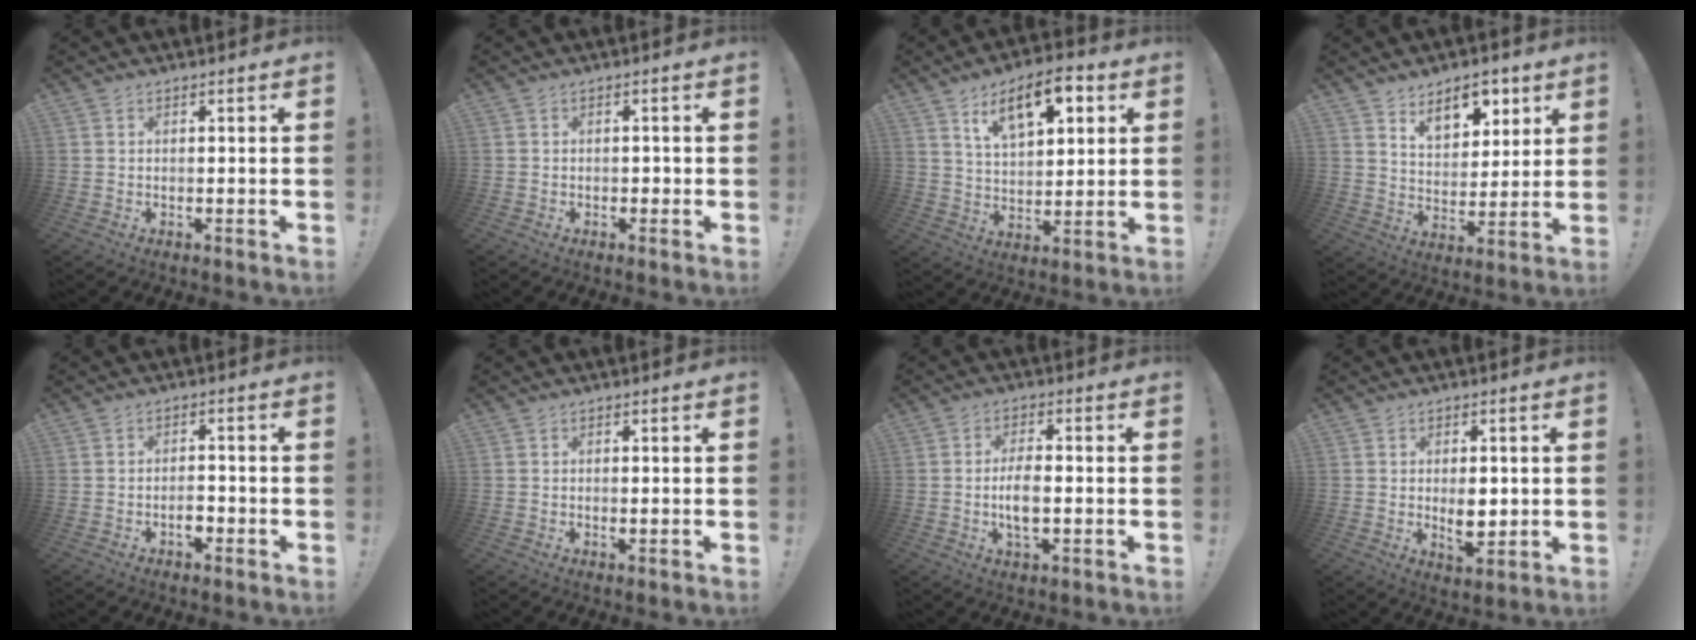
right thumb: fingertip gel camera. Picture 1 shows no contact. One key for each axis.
{"total": 1.4, "fx": -0.8, "fy": 1.0, "fz": 0.4, "tx": -0.012, "ty": 0.009, "tz": -0.014}
{"total": 13.6, "fx": 6.9, "fy": 6.3, "fz": 9.8, "tx": -0.151, "ty": -0.019, "tz": 0.118}
{"total": 11.1, "fx": 7.1, "fy": 6.4, "fz": 5.6, "tx": -0.061, "ty": -0.044, "tz": 0.129}
{"total": 3.6, "fx": -1.8, "fy": 2.0, "fz": 2.3, "tx": -0.036, "ty": 0.005, "tz": -0.031}
{"total": 0.6, "fx": 0.0, "fy": 0.2, "fz": 0.5, "tx": -0.018, "ty": 0.002, "tz": 0.002}
{"total": 6.9, "fx": -1.3, "fy": 2.7, "fz": 6.2, "tx": -0.133, "ty": -0.002, "tz": -0.026}
{"total": 7.0, "fx": -0.1, "fy": 3.9, "fz": 5.8, "tx": -0.090, "ty": -0.005, "tz": -0.001}